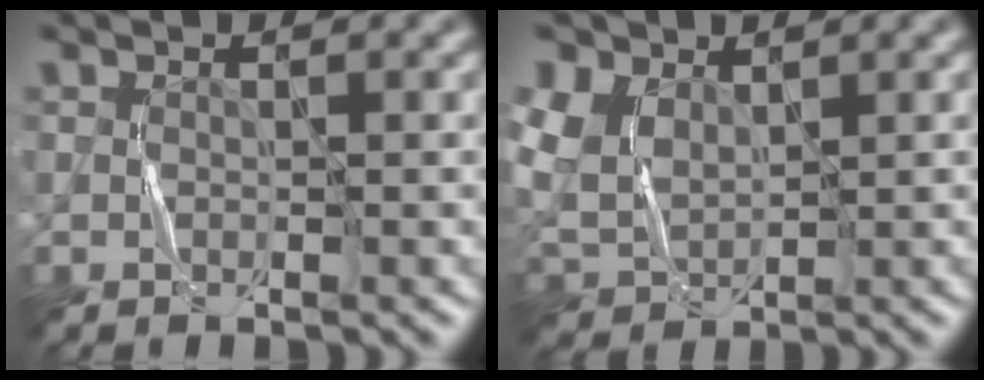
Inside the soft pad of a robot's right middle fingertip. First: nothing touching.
{"total": 4.5, "force": [1.8, 3.2, 2.6], "torque": [-0.071, -0.003, 0.040]}